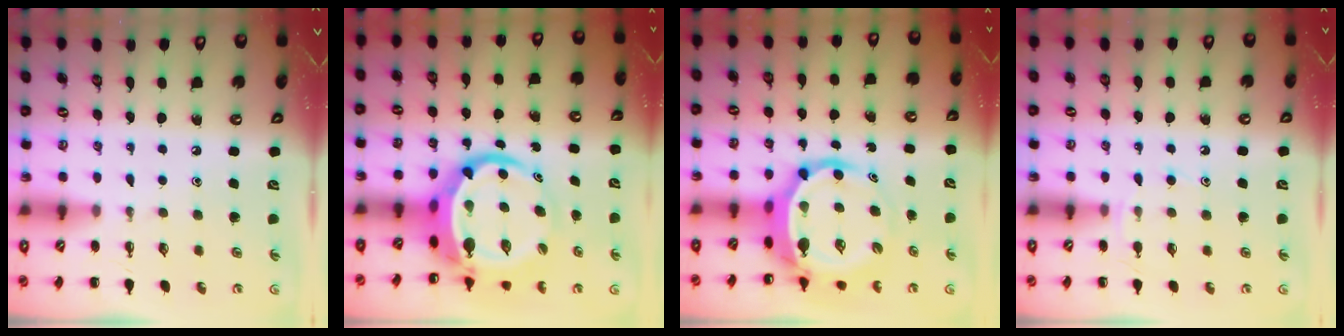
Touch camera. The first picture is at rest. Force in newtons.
{"total": 11.2, "press": 10.8, "slide": 3.0}
{"total": 8.5, "press": 8.1, "slide": 2.5}
{"total": 6.3, "press": 6.0, "slide": 1.9}